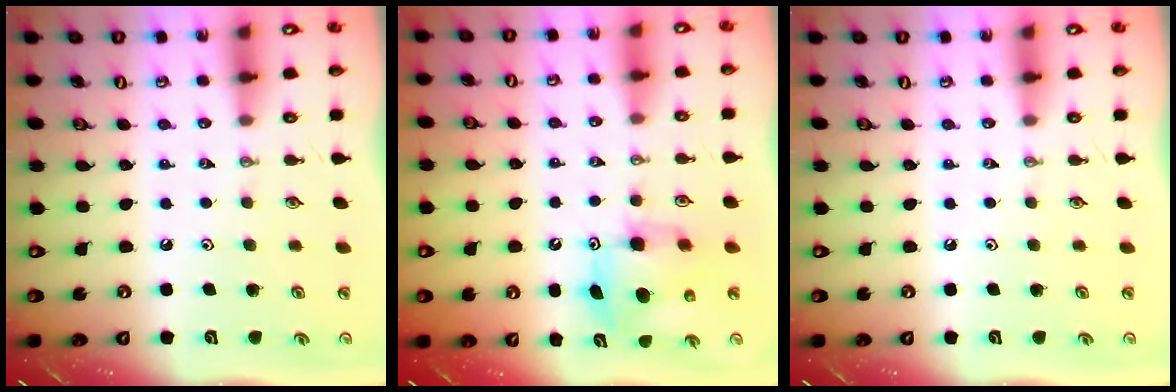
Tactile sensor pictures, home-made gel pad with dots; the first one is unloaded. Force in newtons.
{"total": 7.9, "press": 7.9, "slide": 0.2}
{"total": 0.0}